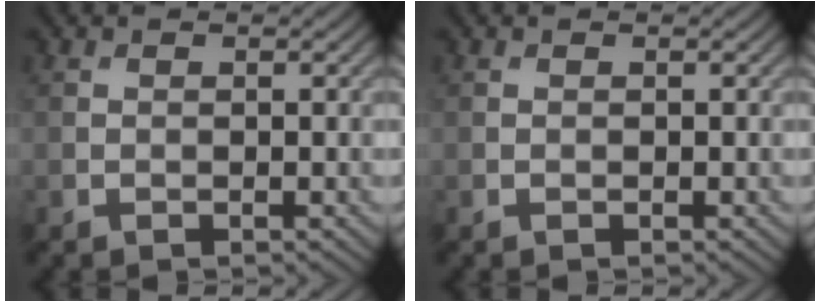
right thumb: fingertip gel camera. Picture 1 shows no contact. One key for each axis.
{"total": 0.0}